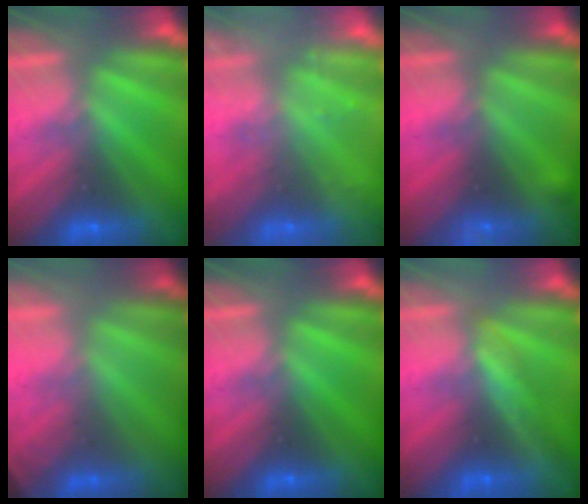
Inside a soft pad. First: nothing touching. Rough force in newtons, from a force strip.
{"total": 2.4}
{"total": 2.4}
{"total": 2.0}
{"total": 0.0}
{"total": 3.8}